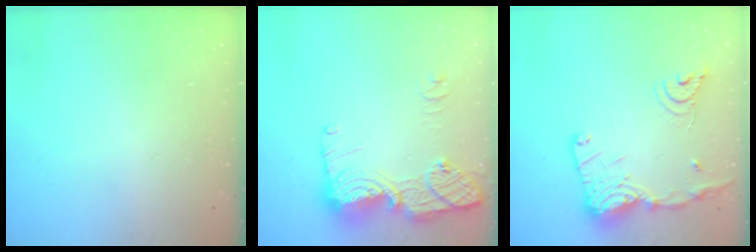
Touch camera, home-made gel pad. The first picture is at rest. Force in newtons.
{"total": 15.6, "press": 15.6, "slide": 1.3}
{"total": 17.9, "press": 17.8, "slide": 1.6}